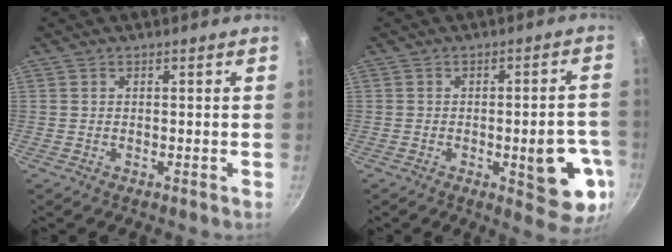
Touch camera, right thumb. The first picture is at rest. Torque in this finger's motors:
{"motor_torque": [1.49, 0.88, 1.27, -0.51, 0.03]}